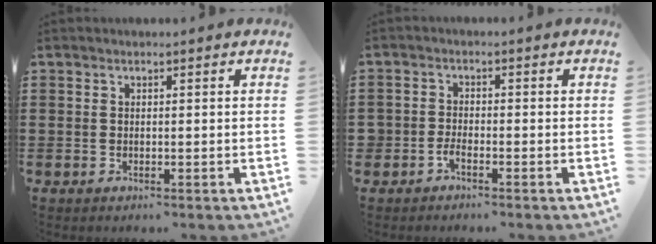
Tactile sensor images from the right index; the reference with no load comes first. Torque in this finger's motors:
{"motor_torque": [0.25, 0.35, 0.40, 0.07]}